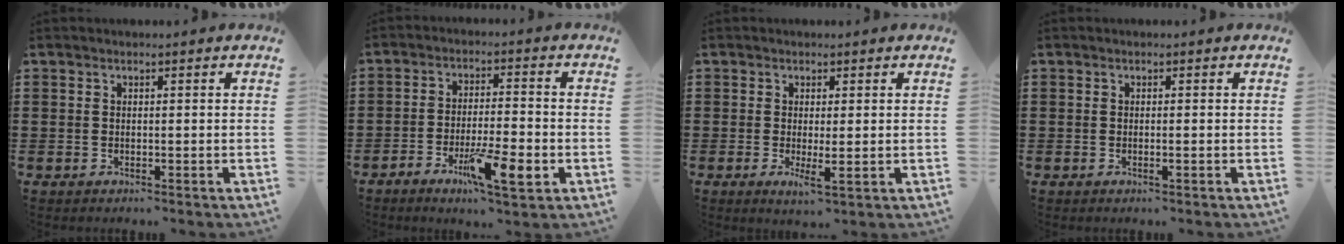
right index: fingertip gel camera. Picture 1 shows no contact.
{"total": 8.6, "force": [-4.1, 2.1, 7.3], "torque": [-0.130, 0.001, -0.069]}
{"total": 2.3, "force": [-0.1, 0.5, 2.2], "torque": [-0.042, -0.001, -0.001]}
{"total": 0.7, "force": [-0.2, -0.1, 0.6], "torque": [-0.011, -0.003, -0.004]}